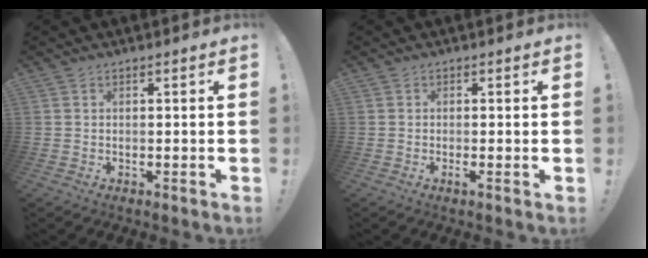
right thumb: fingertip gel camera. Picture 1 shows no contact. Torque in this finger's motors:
{"motor_torque": [-0.09, -0.01, 0.07, -0.25, 0.01]}